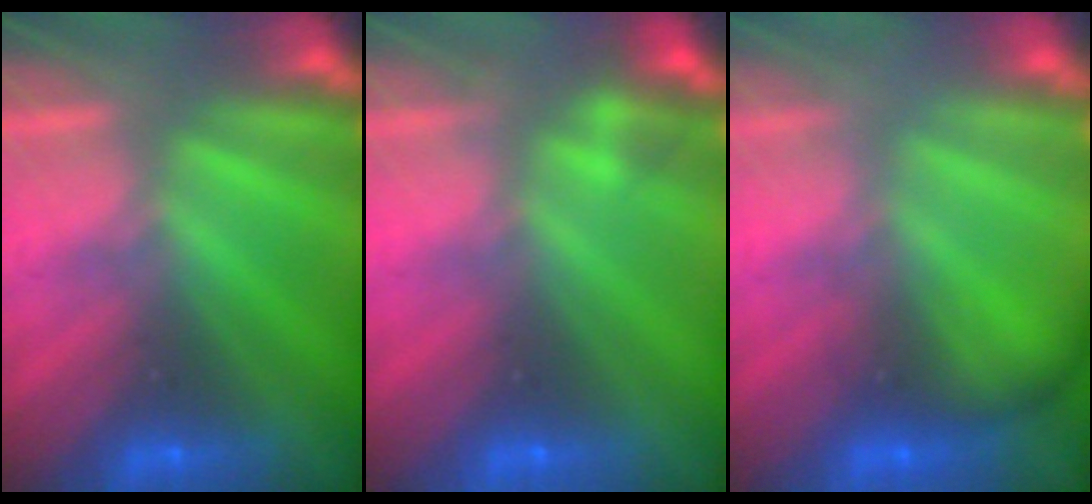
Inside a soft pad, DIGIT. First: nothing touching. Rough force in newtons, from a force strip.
{"total": 2.2}
{"total": 1.9}